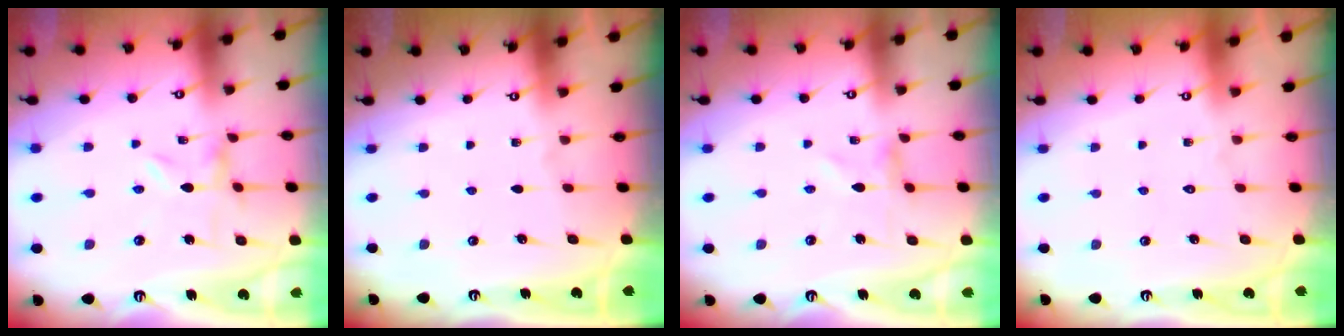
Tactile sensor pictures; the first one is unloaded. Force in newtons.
{"total": 0.0}
{"total": 0.0}
{"total": 1.7, "press": 1.7, "slide": 0.1}